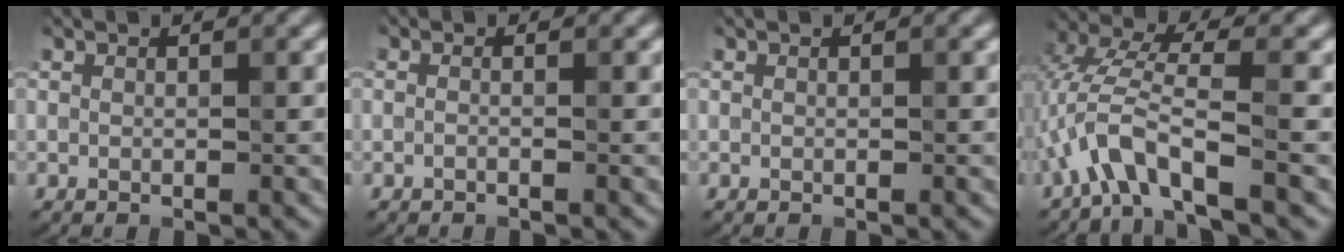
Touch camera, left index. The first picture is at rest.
{"total": 0.5, "force": [-0.4, 0.0, 0.4], "torque": [-0.011, -0.004, -0.010]}
{"total": 0.0}
{"total": 4.8, "force": [-2.4, 0.9, 4.0], "torque": [-0.083, 0.018, -0.049]}